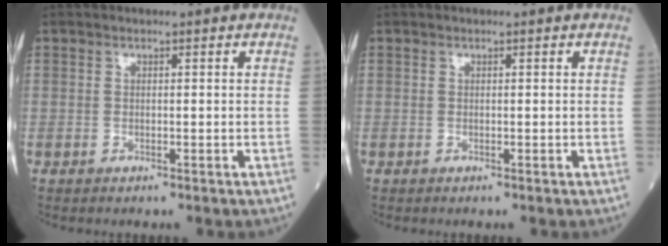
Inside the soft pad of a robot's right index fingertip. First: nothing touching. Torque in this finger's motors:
{"motor_torque": [0.00, 0.00, 0.01, 0.00]}